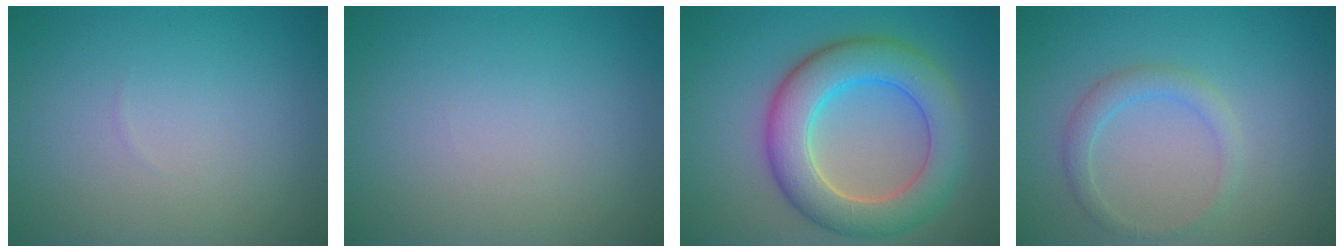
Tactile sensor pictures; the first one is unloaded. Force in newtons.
{"total": 0.0}
{"total": 7.6, "press": 7.6, "slide": 0.2}
{"total": 1.9, "press": 1.9, "slide": 0.1}